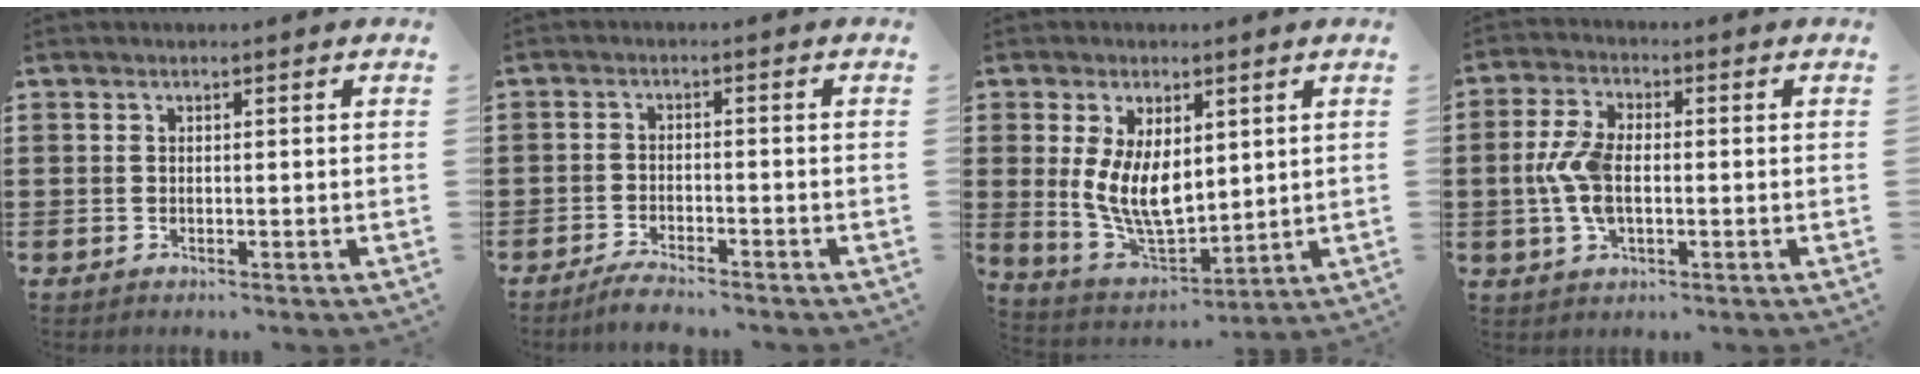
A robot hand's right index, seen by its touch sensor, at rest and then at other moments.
{"total": 2.4, "force": [-2.3, 0.0, 0.5], "torque": [-0.012, 0.002, -0.046]}
{"total": 8.4, "force": [1.5, 4.8, 6.7], "torque": [-0.136, 0.000, 0.027]}
{"total": 6.7, "force": [-0.5, 3.4, 5.7], "torque": [-0.139, -0.004, -0.018]}